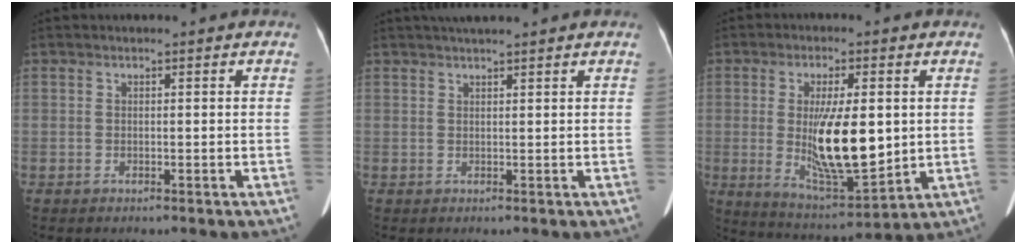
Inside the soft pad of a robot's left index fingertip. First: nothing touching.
{"total": 5.2, "force": [4.5, 0.0, 2.6], "torque": [-0.038, 0.027, 0.065]}
{"total": 12.7, "force": [0.3, 3.4, 12.3], "torque": [-0.222, -0.022, 0.017]}